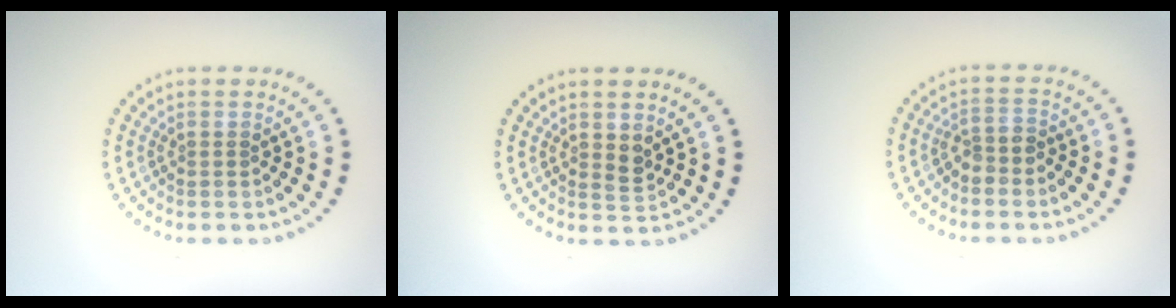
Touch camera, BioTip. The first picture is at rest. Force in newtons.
{"total": 1.1, "press": 1.0, "slide": 0.4}
{"total": 1.6, "press": 1.3, "slide": 1.0}